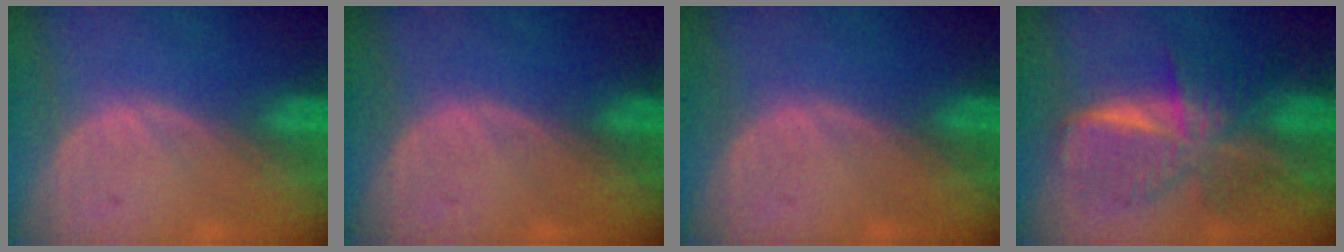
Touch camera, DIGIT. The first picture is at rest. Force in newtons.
{"total": 0.0}
{"total": 0.0}
{"total": 9.1, "press": 9.1, "slide": 0.6}